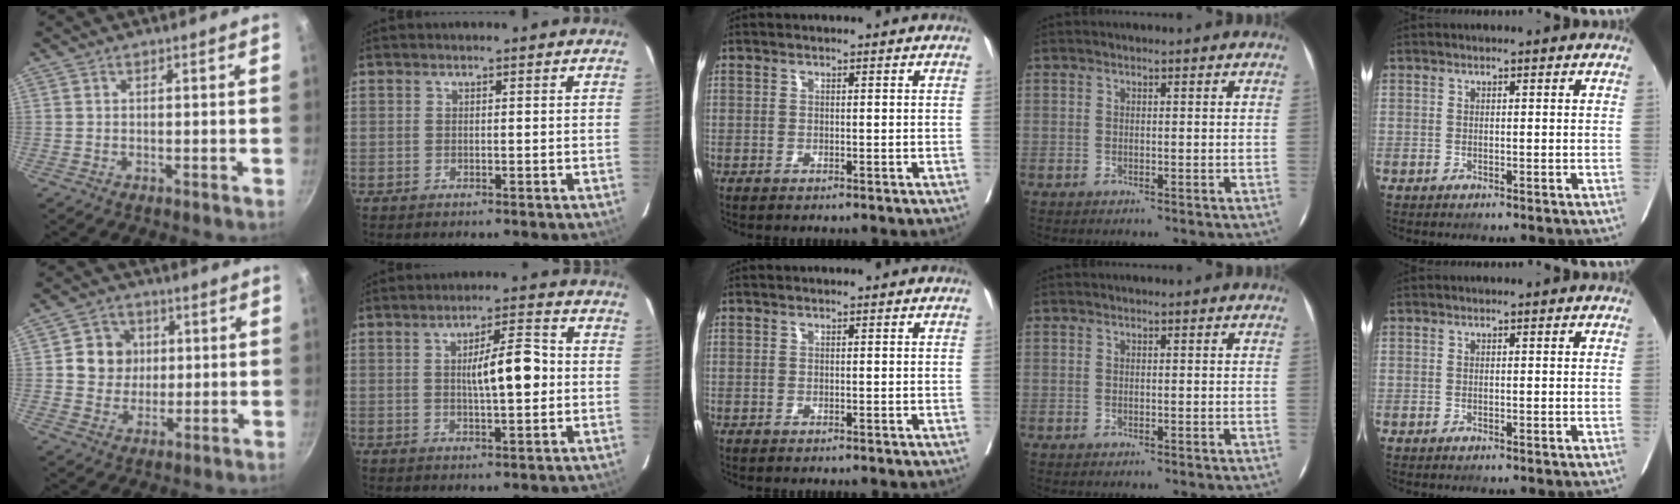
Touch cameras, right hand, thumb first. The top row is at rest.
{"thumb": {"total": 8.6, "force": [1.2, 7.9, 3.2], "torque": [-0.012, 0.003, 0.020]}, "index": {"total": 7.6, "force": [0.1, 1.5, 7.5], "torque": [-0.121, 0.012, 0.003]}}